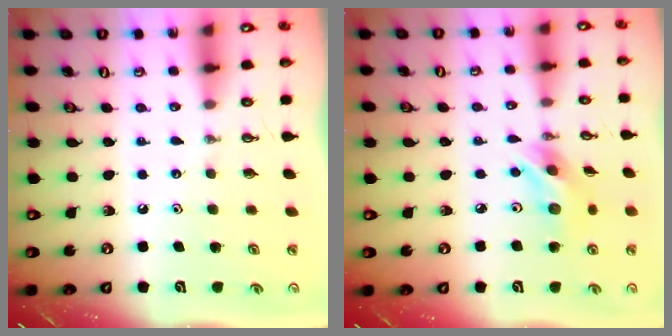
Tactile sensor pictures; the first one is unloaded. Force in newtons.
{"total": 10.5, "press": 10.5, "slide": 0.4}